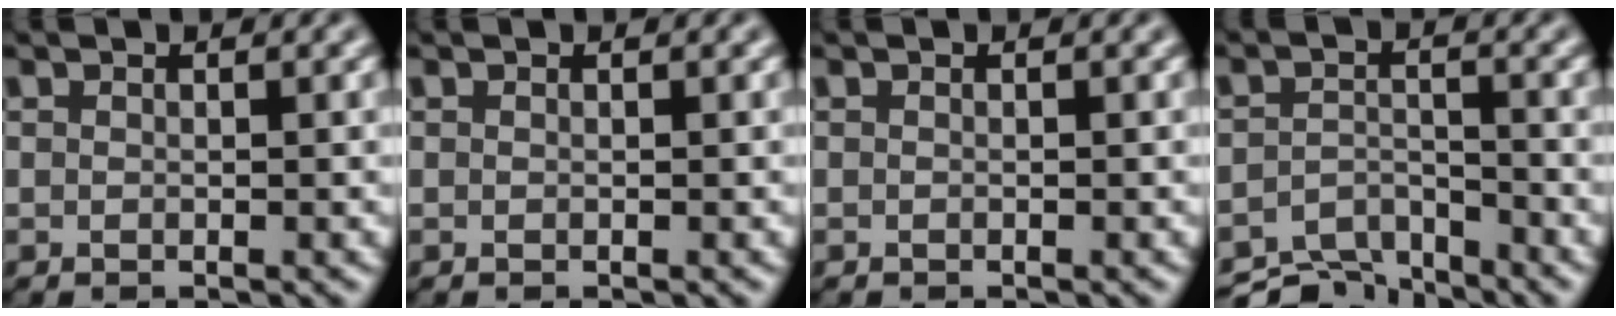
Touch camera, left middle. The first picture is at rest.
{"total": 0.0}
{"total": 0.0}
{"total": 6.0, "force": [-5.5, 1.8, 1.7], "torque": [-0.031, -0.016, -0.097]}